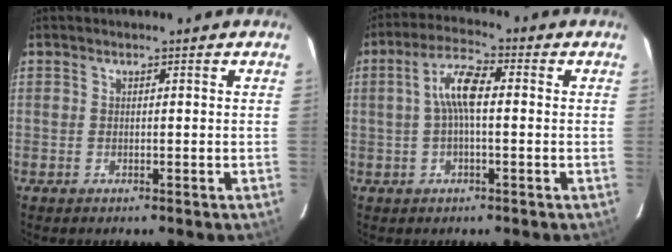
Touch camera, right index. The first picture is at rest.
{"total": 6.5, "force": [0.2, 1.9, 6.2], "torque": [-0.126, 0.018, 0.003]}